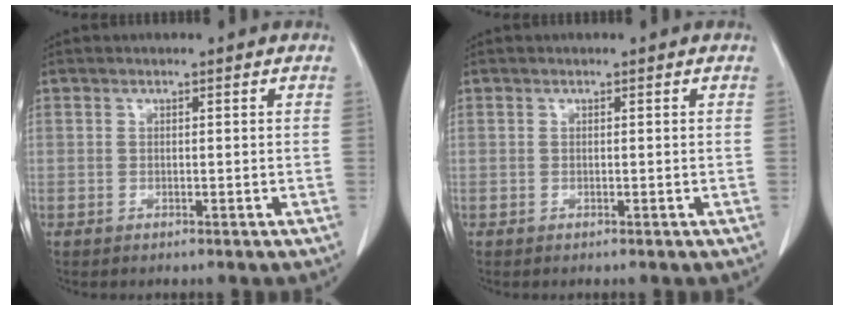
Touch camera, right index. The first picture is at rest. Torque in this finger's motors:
{"motor_torque": [0.00, 0.00, 0.00, 0.00]}